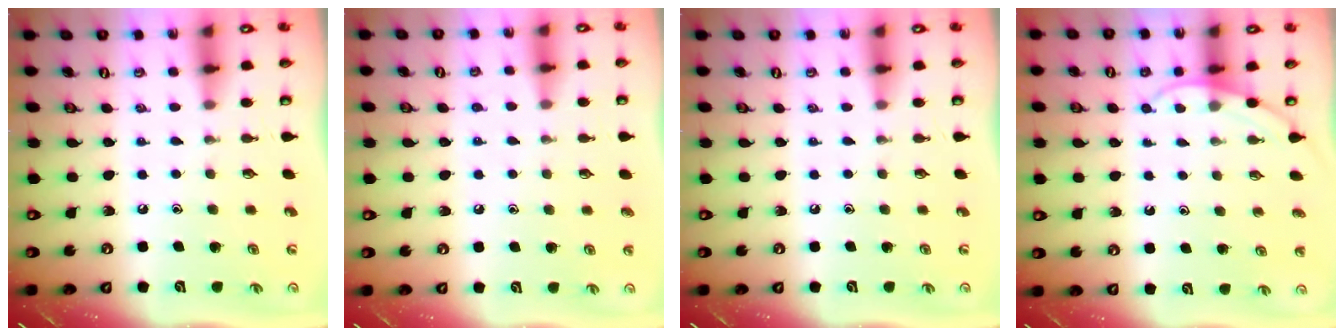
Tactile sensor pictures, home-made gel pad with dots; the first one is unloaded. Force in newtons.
{"total": 4.1, "press": 4.1, "slide": 0.5}
{"total": 0.0}
{"total": 4.6, "press": 4.6, "slide": 0.5}